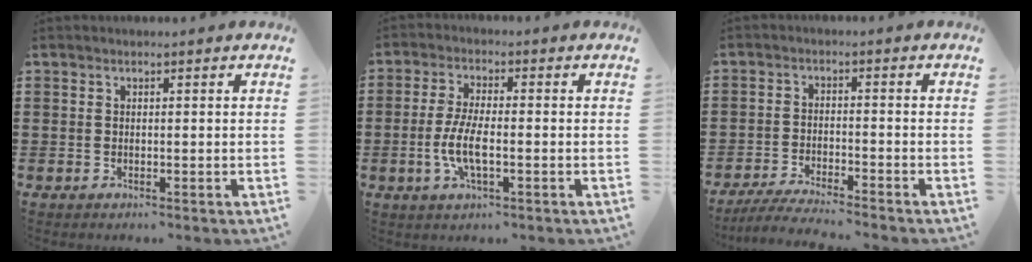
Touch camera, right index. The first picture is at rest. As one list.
[{"total": 6.1, "force": [-1.7, 1.8, 5.6], "torque": [-0.123, -0.007, -0.037]}, {"total": 4.4, "force": [-4.2, -0.2, 1.2], "torque": [-0.027, -0.008, -0.083]}]